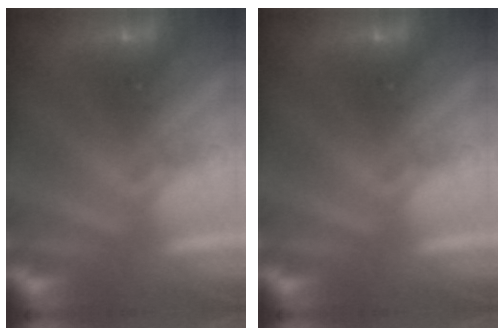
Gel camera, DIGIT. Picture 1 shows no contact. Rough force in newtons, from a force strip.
{"total": 0.0}